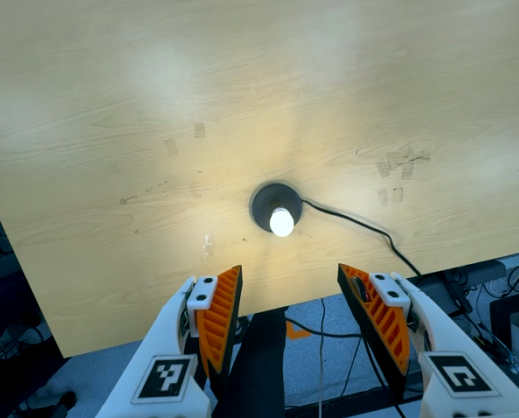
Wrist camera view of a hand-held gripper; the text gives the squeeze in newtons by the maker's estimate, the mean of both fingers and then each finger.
{"total": 0.0}